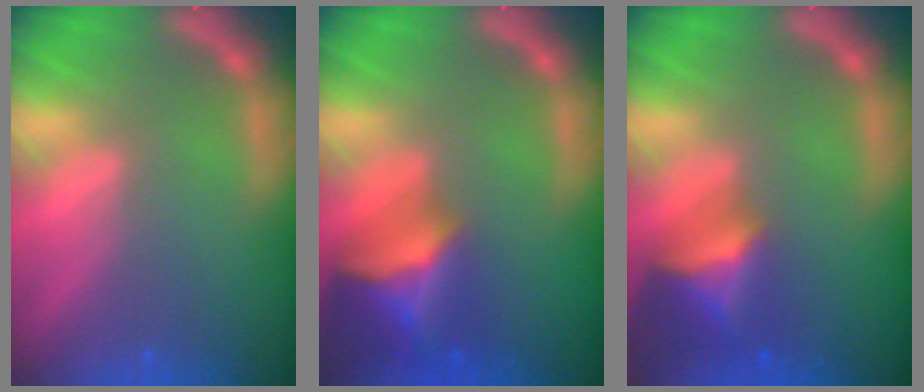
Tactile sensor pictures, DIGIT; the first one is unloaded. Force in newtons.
{"total": 8.0}
{"total": 6.0}